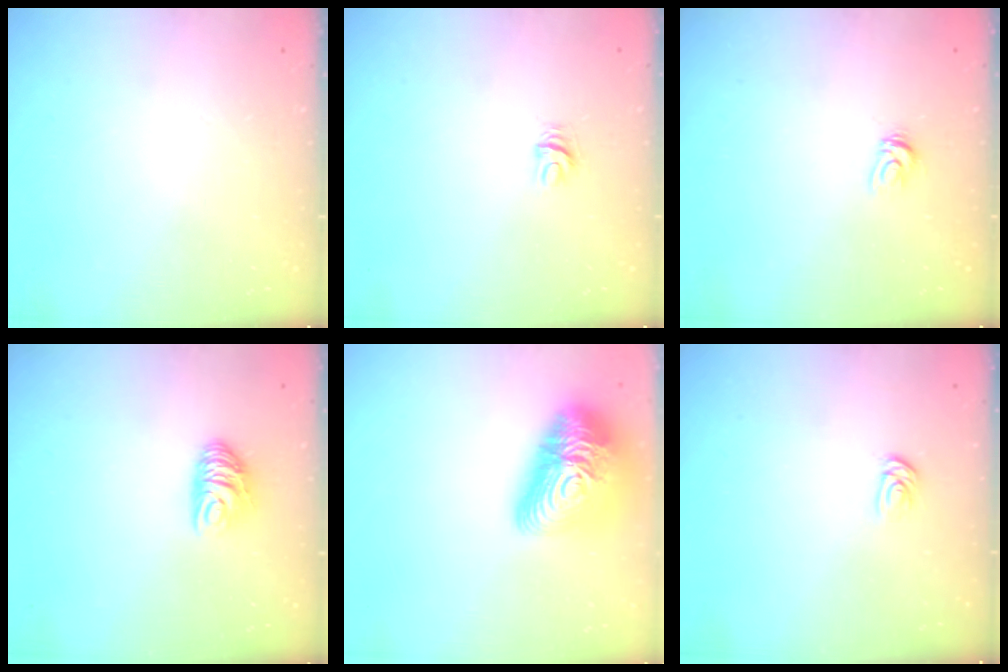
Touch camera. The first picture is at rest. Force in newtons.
{"total": 3.7, "press": 3.7, "slide": 0.4}
{"total": 3.6, "press": 3.6, "slide": 0.2}
{"total": 6.8, "press": 6.8, "slide": 0.5}
{"total": 23.0, "press": 23.0, "slide": 1.5}
{"total": 2.1, "press": 2.1, "slide": 0.2}